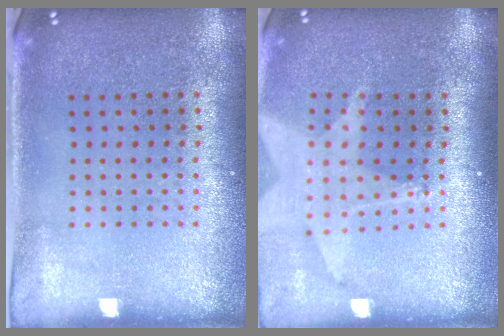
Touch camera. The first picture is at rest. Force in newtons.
{"total": 1.7, "press": 1.5, "slide": 0.9}